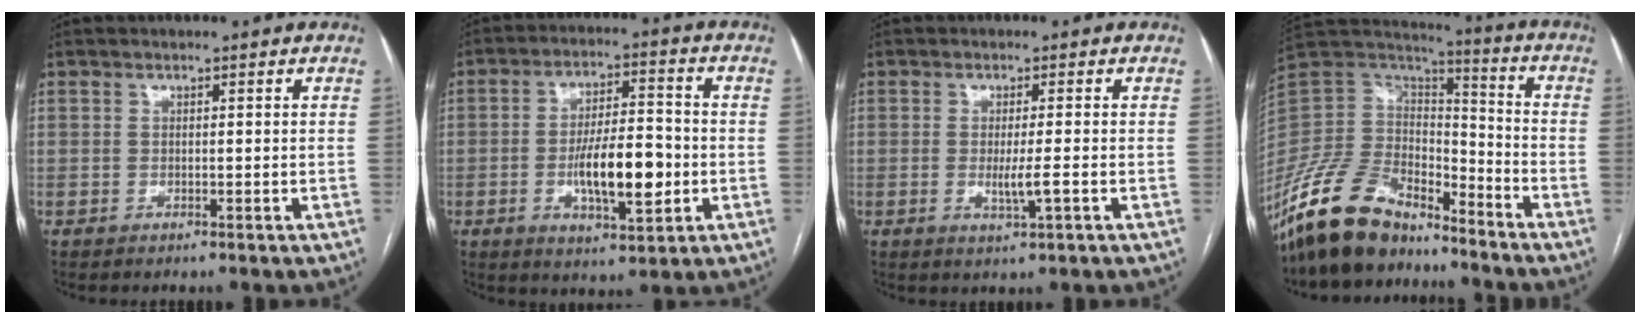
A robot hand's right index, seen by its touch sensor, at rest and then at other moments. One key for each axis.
{"total": 11.3, "fx": -2.4, "fy": 3.3, "fz": 10.5, "tx": -0.185, "ty": 0.004, "tz": -0.035}
{"total": 3.2, "fx": -0.7, "fy": -0.1, "fz": 3.1, "tx": -0.058, "ty": -0.008, "tz": -0.011}
{"total": 16.0, "fx": -13.0, "fy": 6.5, "fz": 6.8, "tx": -0.142, "ty": 0.028, "tz": -0.248}